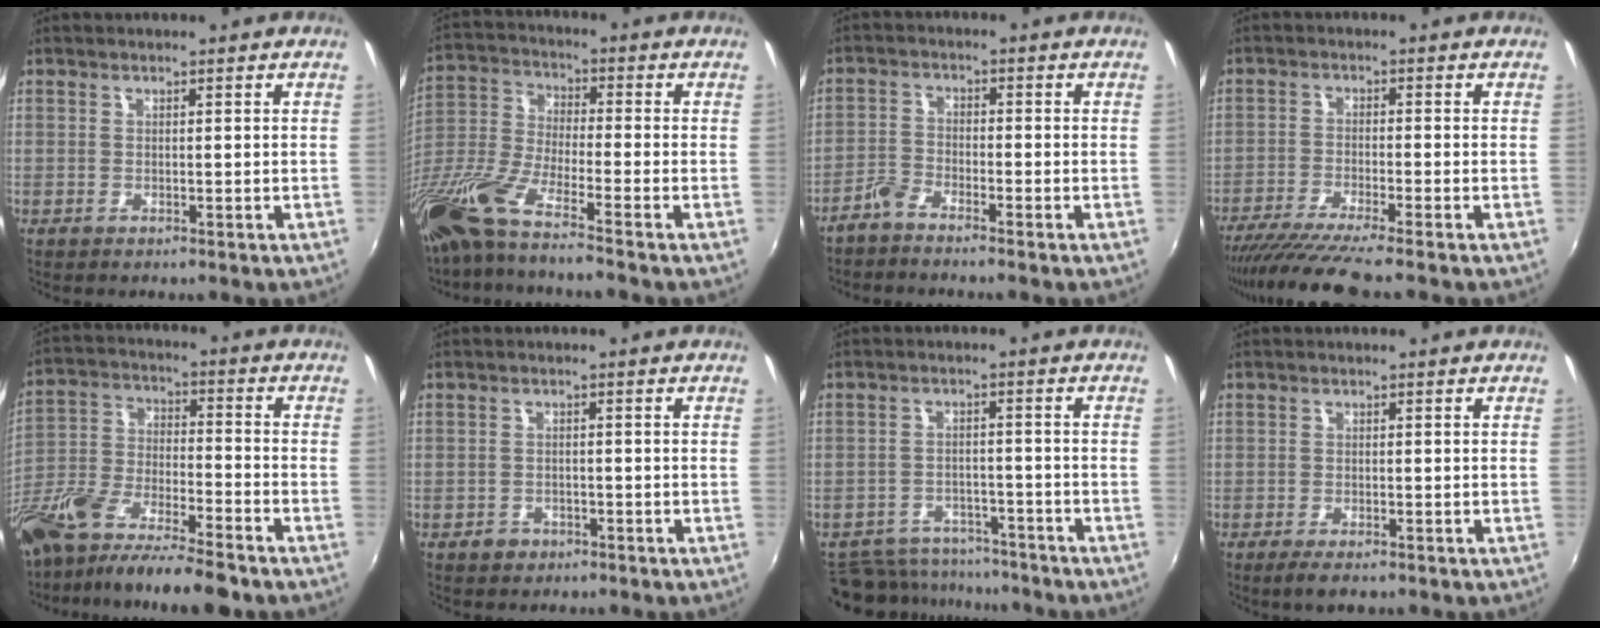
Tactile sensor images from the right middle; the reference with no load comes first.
{"total": 14.4, "force": [-10.9, 0.4, 9.5], "torque": [-0.189, -0.042, -0.215]}
{"total": 3.1, "force": [-2.8, 0.7, 1.3], "torque": [-0.042, 0.005, -0.058]}
{"total": 9.6, "force": [-8.1, -1.0, 5.0], "torque": [-0.110, -0.032, -0.137]}
{"total": 18.7, "force": [-14.2, 4.3, 11.3], "torque": [-0.229, -0.033, -0.257]}
{"total": 2.4, "force": [-1.5, 1.8, 0.5], "torque": [-0.015, 0.001, -0.020]}
{"total": 12.6, "force": [-10.9, 5.3, 3.4], "torque": [-0.092, 0.010, -0.150]}
{"total": 2.7, "force": [-1.9, 0.8, 1.8], "torque": [-0.042, -0.009, -0.035]}